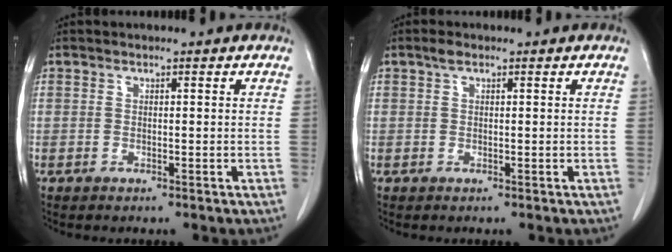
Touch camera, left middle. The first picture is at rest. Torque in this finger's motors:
{"motor_torque": [0.47, -0.36, -0.10, 0.02]}